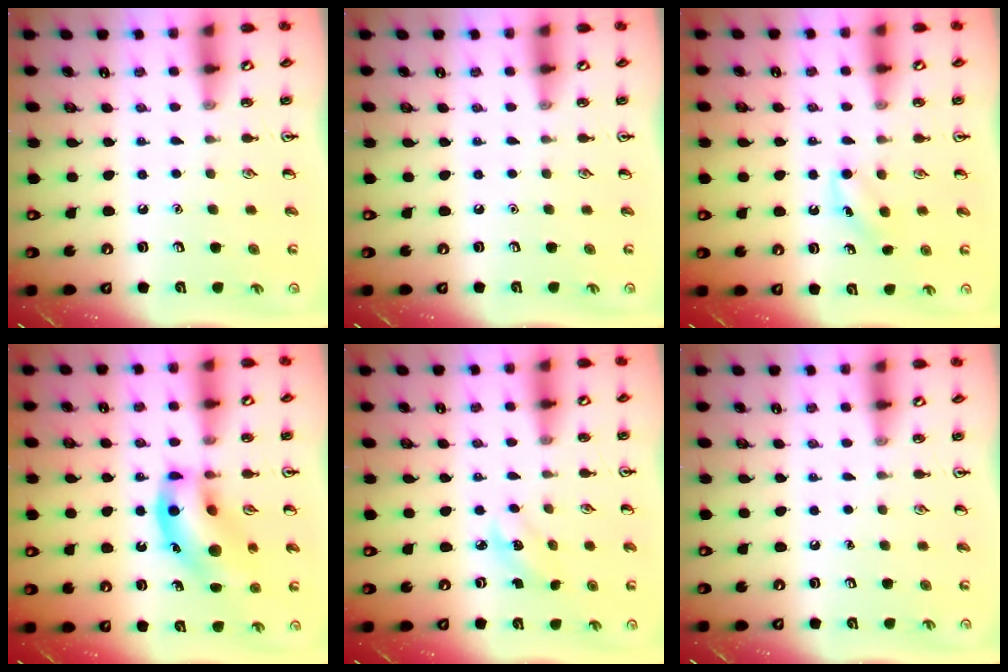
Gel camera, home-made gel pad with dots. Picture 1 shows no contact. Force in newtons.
{"total": 0.0}
{"total": 3.8, "press": 3.6, "slide": 1.1}
{"total": 15.9, "press": 15.4, "slide": 3.6}
{"total": 2.9, "press": 2.8, "slide": 0.9}
{"total": 0.0}